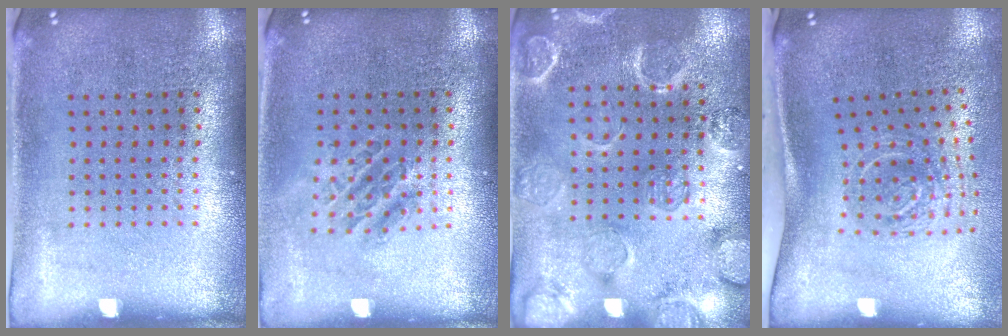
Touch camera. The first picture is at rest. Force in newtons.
{"total": 1.0, "press": 1.0, "slide": 0.4}
{"total": 2.4, "press": 2.3, "slide": 0.6}
{"total": 2.0, "press": 1.3, "slide": 1.5}